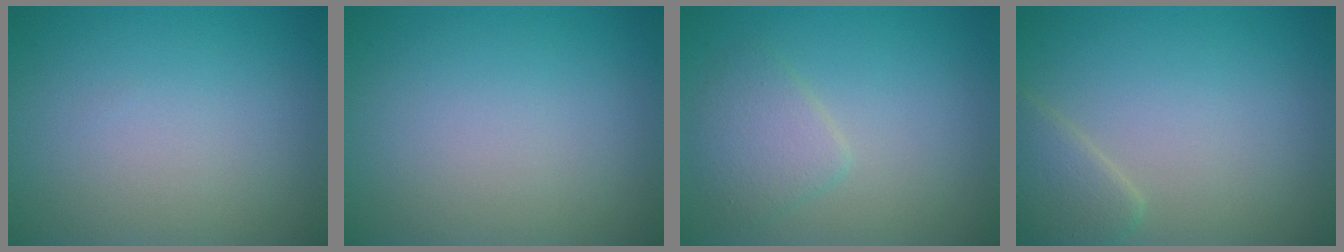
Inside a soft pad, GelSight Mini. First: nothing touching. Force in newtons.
{"total": 0.0}
{"total": 2.6, "press": 2.6, "slide": 0.1}
{"total": 2.4, "press": 2.4, "slide": 0.1}